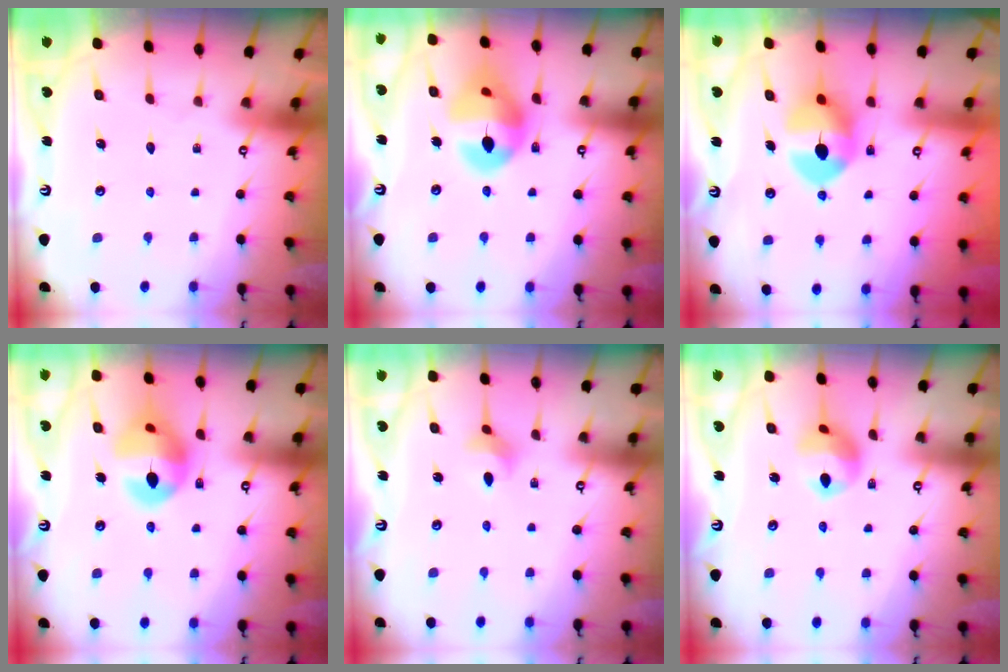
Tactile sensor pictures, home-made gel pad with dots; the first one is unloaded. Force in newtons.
{"total": 14.5, "press": 14.4, "slide": 1.8}
{"total": 9.6, "press": 9.5, "slide": 1.4}
{"total": 15.0, "press": 14.9, "slide": 1.7}
{"total": 2.9, "press": 2.8, "slide": 0.6}
{"total": 9.6, "press": 9.6, "slide": 0.7}